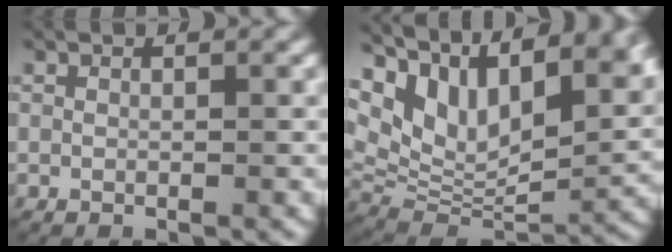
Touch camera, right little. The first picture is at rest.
{"total": 15.1, "force": [3.7, 9.9, 10.8], "torque": [-0.187, 0.000, 0.056]}